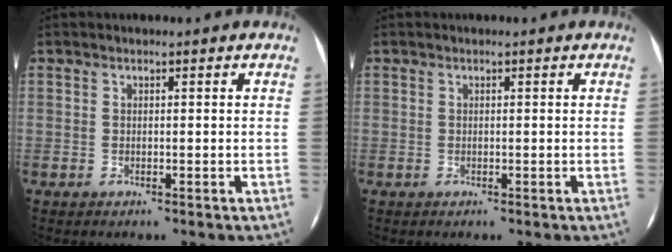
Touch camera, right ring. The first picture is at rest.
{"total": 0.0}